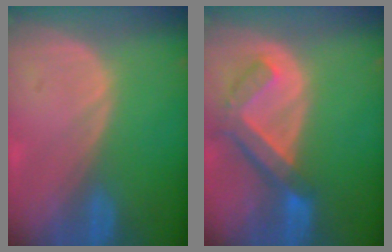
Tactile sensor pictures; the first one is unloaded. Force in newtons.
{"total": 7.4, "press": 6.4, "slide": 3.6}